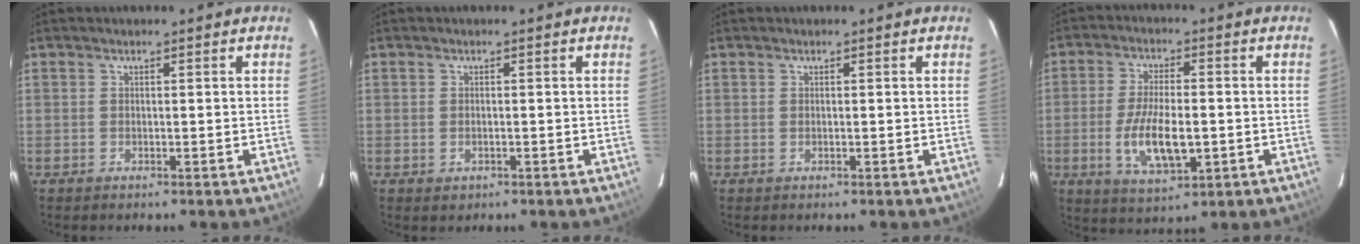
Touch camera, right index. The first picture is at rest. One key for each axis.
{"total": 1.3, "fx": -0.4, "fy": 1.0, "fz": 0.7, "tx": -0.010, "ty": -0.002, "tz": -0.005}
{"total": 0.0}
{"total": 10.2, "fx": -2.2, "fy": 4.1, "fz": 9.1, "tx": -0.183, "ty": -0.010, "tz": -0.035}